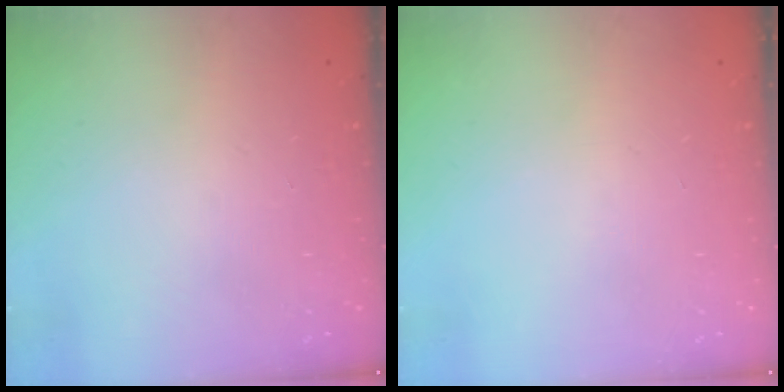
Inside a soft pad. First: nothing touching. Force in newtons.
{"total": 0.0}